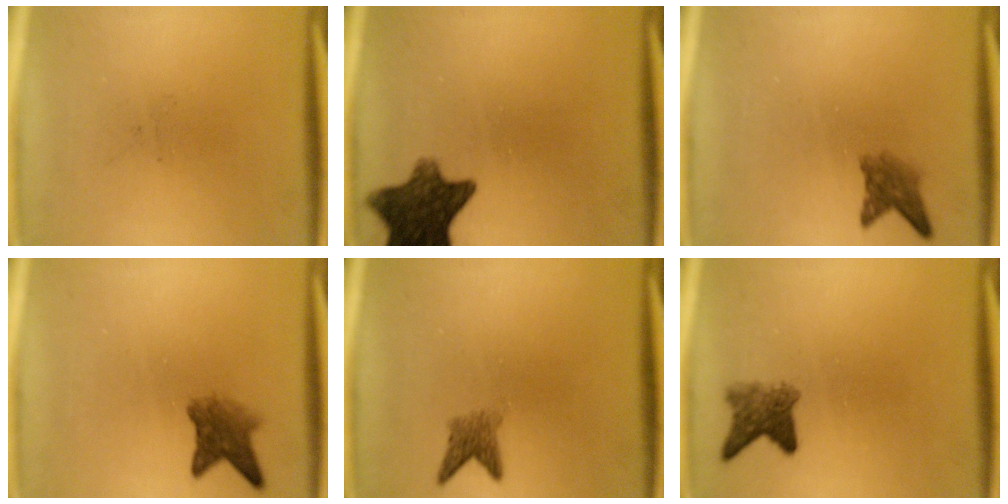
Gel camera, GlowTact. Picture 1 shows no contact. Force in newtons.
{"total": 11.0}
{"total": 2.9}
{"total": 4.0}
{"total": 2.4}
{"total": 3.7}